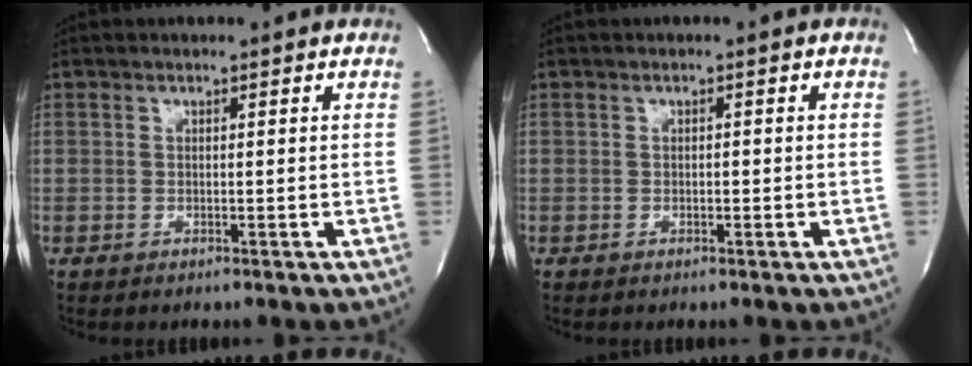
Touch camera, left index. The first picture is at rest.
{"total": 0.5, "force": [-0.2, 0.3, 0.4], "torque": [-0.004, 0.001, -0.003]}